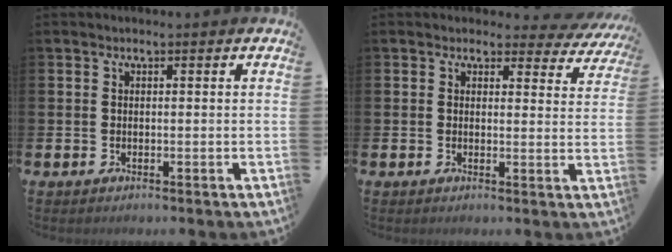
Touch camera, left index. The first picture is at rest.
{"total": 2.1, "force": [1.7, 1.2, 0.3], "torque": [-0.006, -0.011, 0.025]}